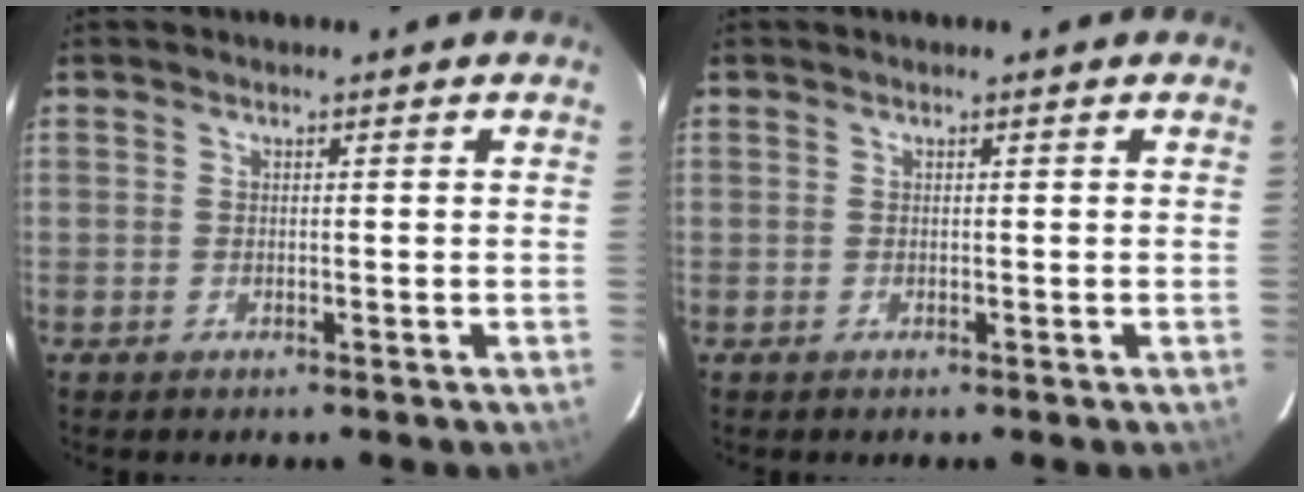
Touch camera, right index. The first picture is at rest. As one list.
[{"total": 0.0}]